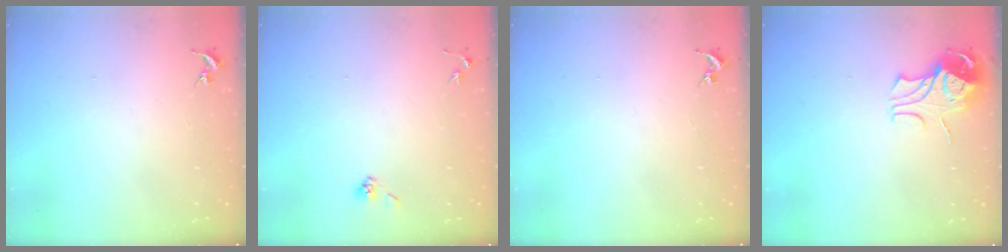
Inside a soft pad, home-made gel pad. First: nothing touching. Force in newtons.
{"total": 3.8, "press": 3.4, "slide": 1.7}
{"total": 0.0}
{"total": 8.9, "press": 8.9, "slide": 0.9}